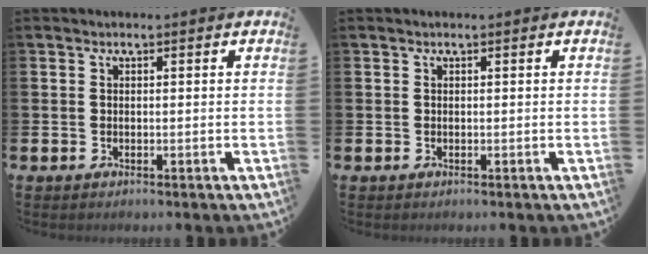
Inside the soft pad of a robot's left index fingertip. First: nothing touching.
{"total": 0.0}